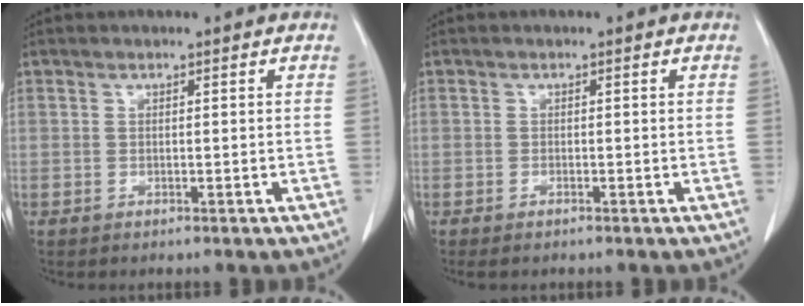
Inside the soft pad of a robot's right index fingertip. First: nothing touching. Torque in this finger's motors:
{"motor_torque": [0.15, -0.11, 0.00, 0.01]}